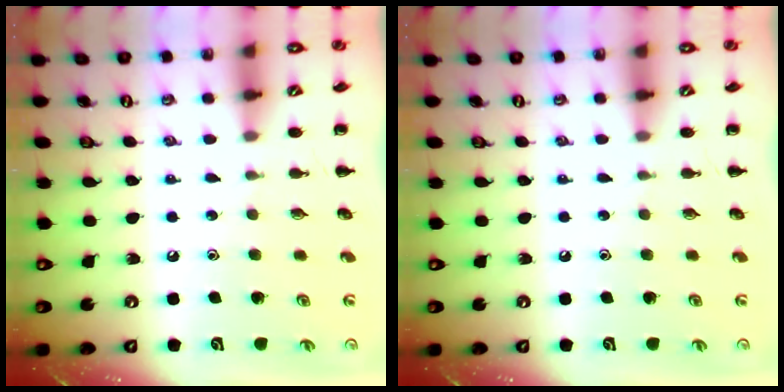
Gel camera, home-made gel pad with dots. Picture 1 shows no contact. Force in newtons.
{"total": 0.0}